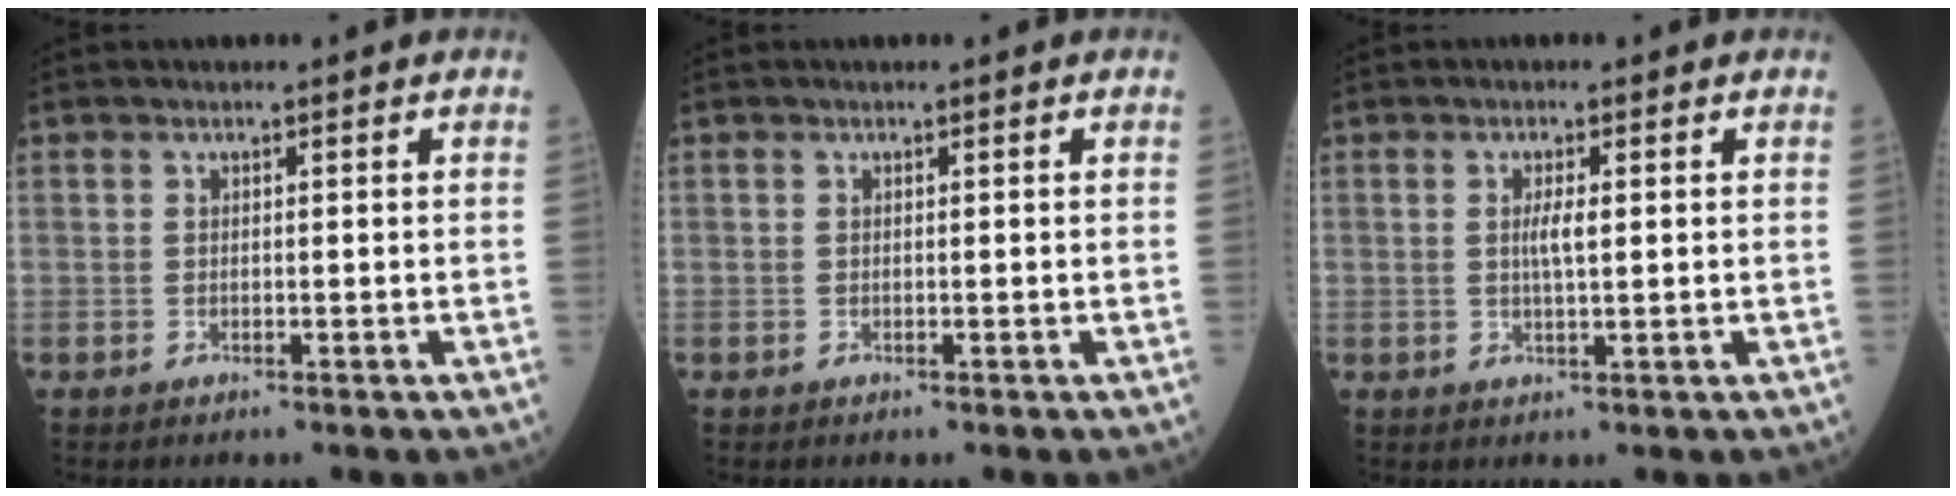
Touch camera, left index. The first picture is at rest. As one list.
[{"total": 0.0}, {"total": 2.4, "force": [0.4, 0.5, 2.3], "torque": [-0.048, -0.003, 0.007]}]